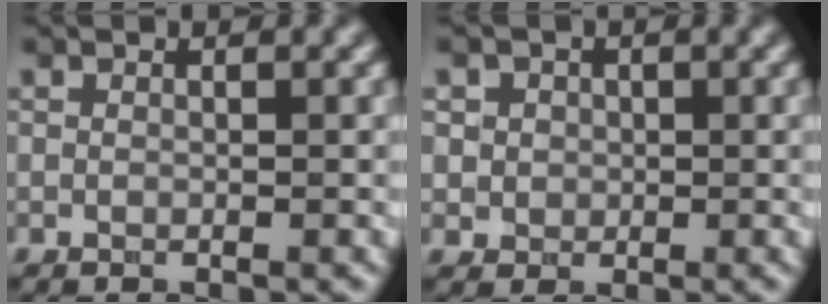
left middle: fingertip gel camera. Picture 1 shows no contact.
{"total": 3.3, "force": [1.2, 2.8, 1.2], "torque": [-0.014, 0.009, 0.016]}